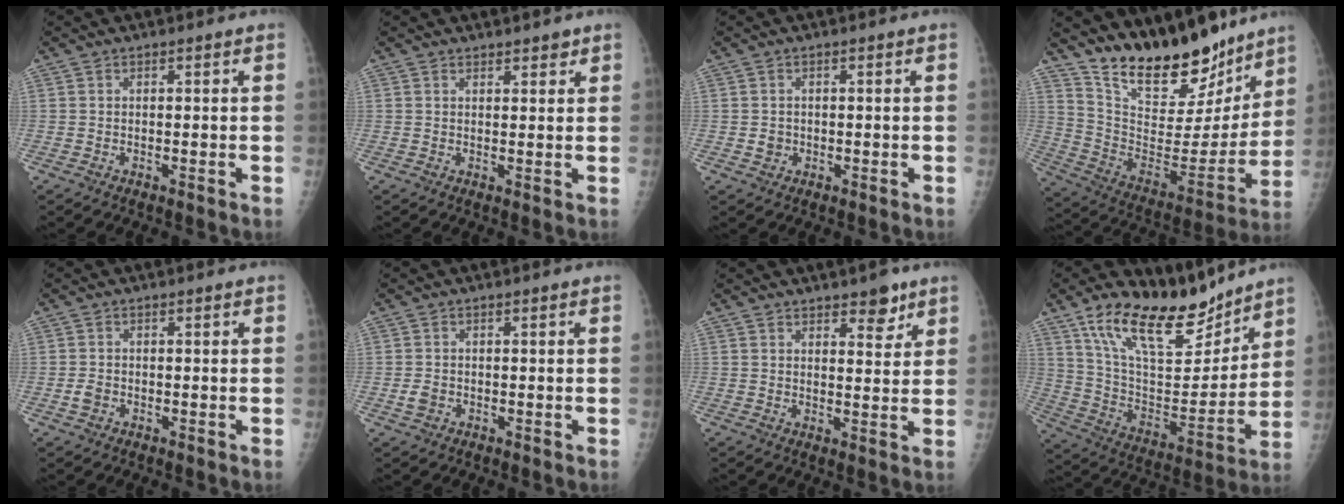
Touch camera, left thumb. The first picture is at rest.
{"total": 2.0, "force": [1.7, 0.9, 0.7], "torque": [0.004, -0.010, 0.020]}
{"total": 1.6, "force": [-0.2, 1.5, 0.5], "torque": [-0.001, 0.003, 0.000]}
{"total": 22.7, "force": [18.4, 8.5, 10.2], "torque": [-0.125, -0.109, 0.303]}
{"total": 1.7, "force": [-0.6, 1.3, 0.9], "torque": [-0.016, 0.002, -0.010]}
{"total": 1.9, "force": [-0.5, 1.5, 1.0], "torque": [-0.016, 0.001, -0.008]}
{"total": 5.0, "force": [3.4, 2.2, 2.8], "torque": [-0.016, -0.022, 0.048]}
{"total": 20.6, "force": [15.7, 8.1, 10.6], "torque": [-0.140, -0.083, 0.279]}